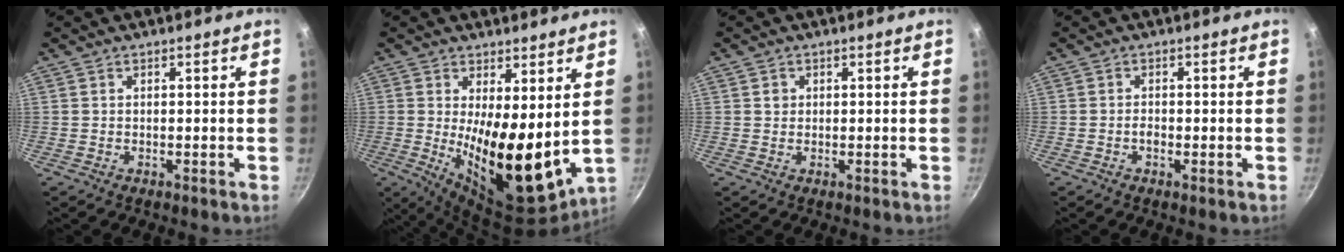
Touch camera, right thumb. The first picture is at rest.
{"total": 16.5, "force": [1.7, 6.8, 15.0], "torque": [-0.205, -0.046, 0.039]}
{"total": 1.3, "force": [0.3, 1.2, 0.4], "torque": [-0.002, 0.001, 0.004]}
{"total": 1.4, "force": [-0.5, 0.7, 1.1], "torque": [-0.023, 0.003, -0.013]}